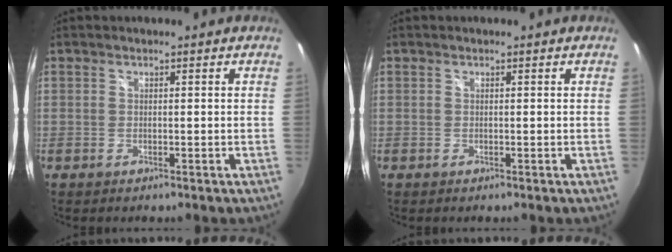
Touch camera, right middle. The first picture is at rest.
{"total": 0.0}